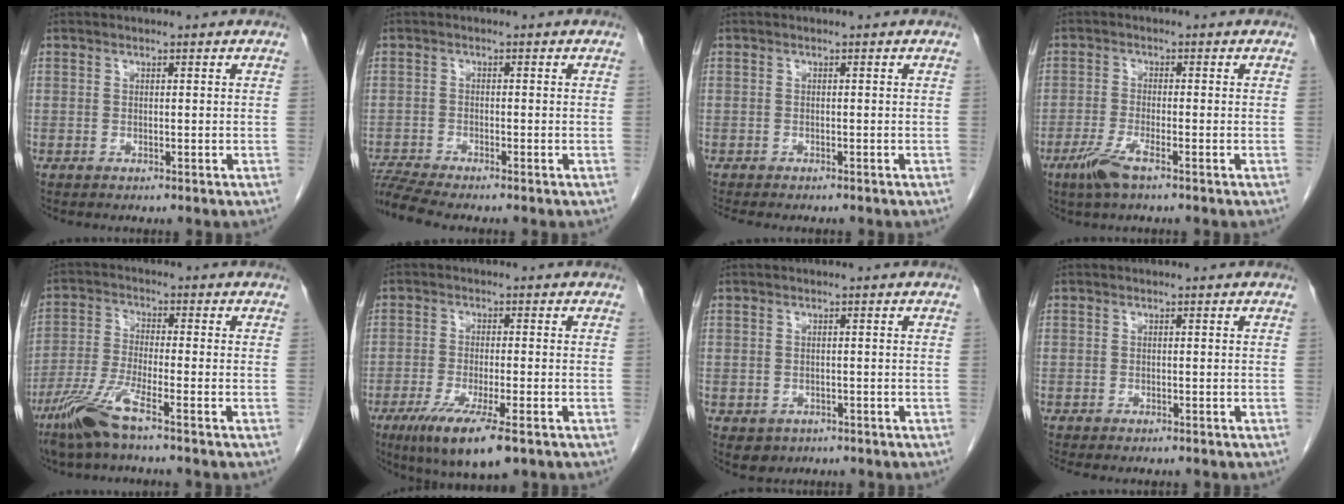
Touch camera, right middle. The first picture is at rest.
{"total": 4.5, "force": [-4.2, -1.0, 1.4], "torque": [-0.029, -0.014, -0.078]}
{"total": 4.0, "force": [-3.6, 0.9, 1.6], "torque": [-0.015, -0.006, -0.048]}
{"total": 4.2, "force": [-2.7, 0.4, 3.2], "torque": [-0.072, -0.009, -0.055]}
{"total": 7.7, "force": [-5.2, 0.1, 5.7], "torque": [-0.128, -0.016, -0.108]}
{"total": 9.8, "force": [-5.7, 1.3, 7.8], "torque": [-0.137, -0.027, -0.090]}
{"total": 2.5, "force": [-1.3, 2.1, 0.6], "torque": [-0.006, 0.003, -0.009]}
{"total": 2.0, "force": [-1.8, 0.5, 0.6], "torque": [-0.007, -0.003, -0.022]}